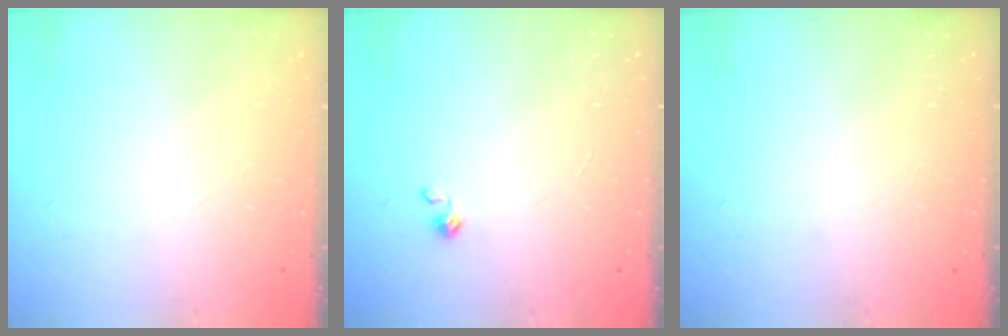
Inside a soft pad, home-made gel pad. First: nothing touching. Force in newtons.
{"total": 2.3, "press": 2.2, "slide": 0.3}
{"total": 0.0}